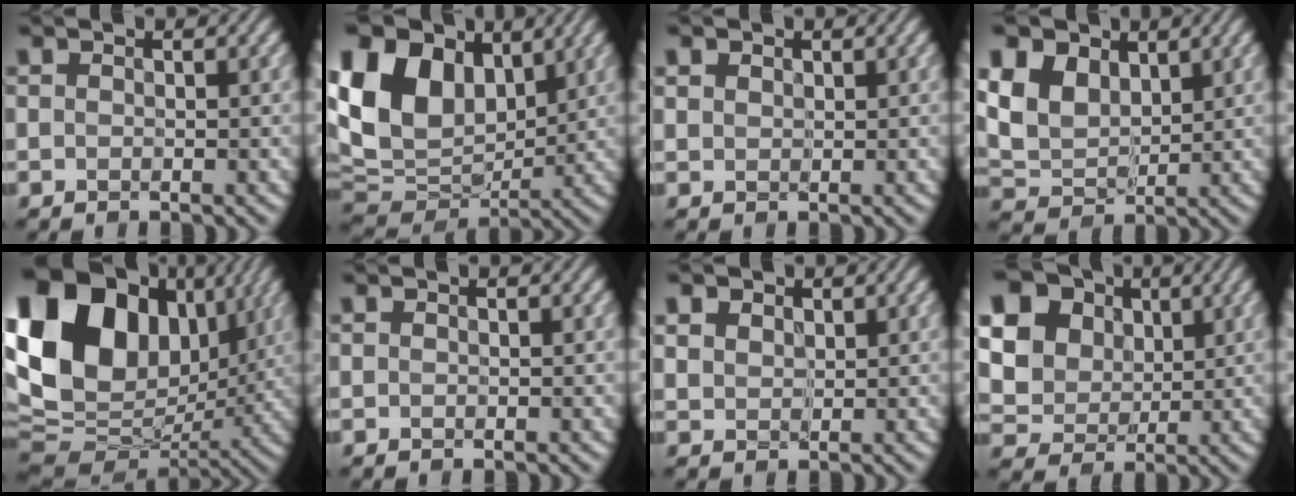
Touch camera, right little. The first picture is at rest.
{"total": 13.6, "force": [4.4, 9.7, 8.5], "torque": [-0.191, 0.025, 0.077]}
{"total": 1.1, "force": [0.6, 0.9, 0.3], "torque": [-0.016, -0.004, 0.023]}
{"total": 5.8, "force": [2.0, 4.5, 3.2], "torque": [-0.091, 0.004, 0.031]}
{"total": 19.6, "force": [4.9, 14.0, 12.7], "torque": [-0.251, 0.033, 0.101]}
{"total": 0.0}
{"total": 2.2, "force": [1.2, 1.7, 0.9], "torque": [-0.036, 0.000, 0.027]}
{"total": 15.8, "force": [5.6, 12.9, 7.1], "torque": [-0.186, 0.023, 0.095]}